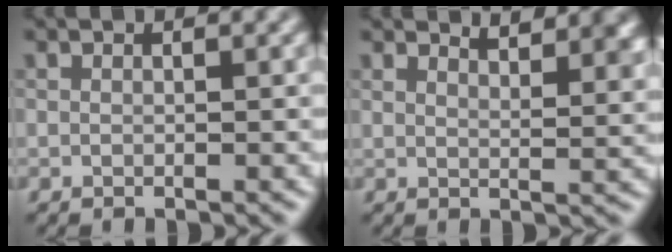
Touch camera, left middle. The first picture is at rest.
{"total": 5.6, "force": [4.6, 1.8, 2.7], "torque": [-0.017, 0.018, 0.049]}